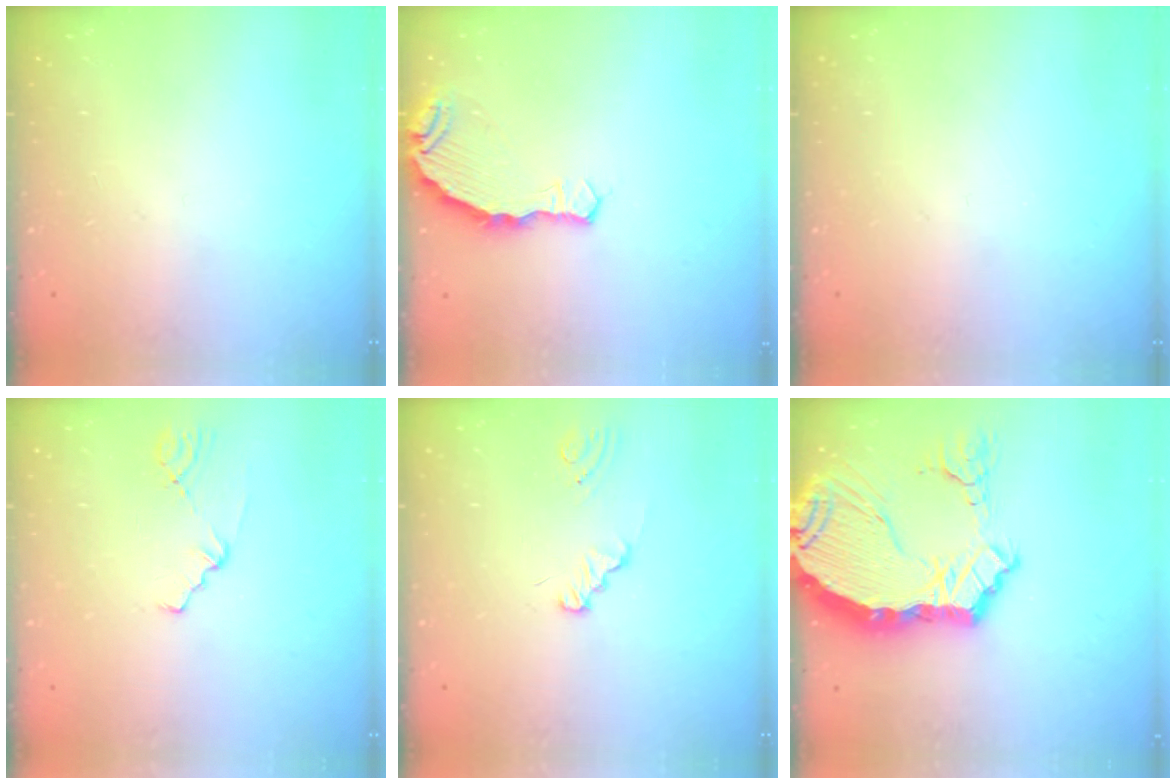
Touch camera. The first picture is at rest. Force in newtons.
{"total": 8.0, "press": 6.5, "slide": 4.7}
{"total": 0.0}
{"total": 1.2, "press": 1.2, "slide": 0.2}
{"total": 1.1, "press": 1.1, "slide": 0.1}
{"total": 14.7, "press": 14.2, "slide": 3.8}